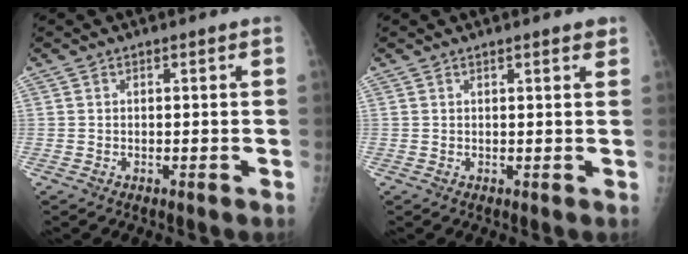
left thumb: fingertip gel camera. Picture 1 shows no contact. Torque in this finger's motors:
{"motor_torque": [-0.19, 0.04, -0.32, -0.10, 0.02]}